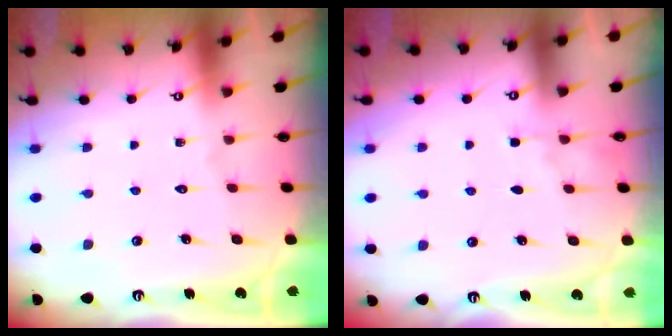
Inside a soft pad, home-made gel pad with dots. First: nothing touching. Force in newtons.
{"total": 2.7, "press": 2.7, "slide": 0.4}